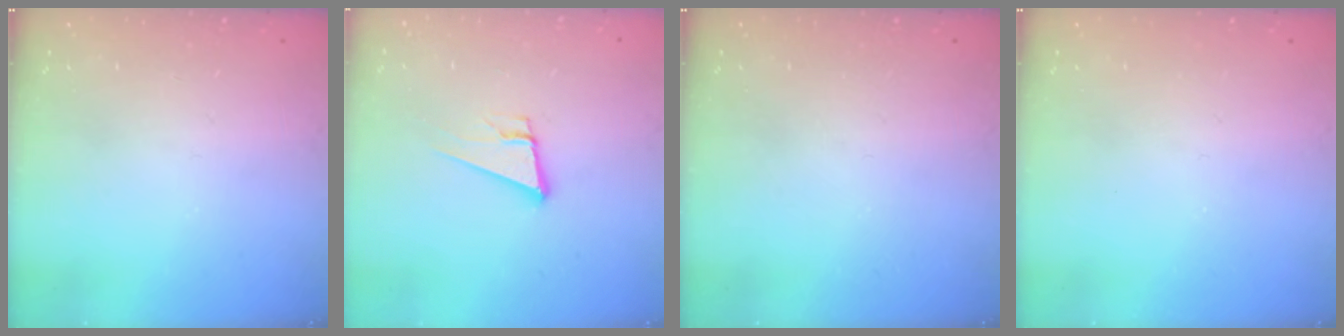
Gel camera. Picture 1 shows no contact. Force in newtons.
{"total": 9.0, "press": 8.3, "slide": 3.3}
{"total": 0.0}
{"total": 0.0}